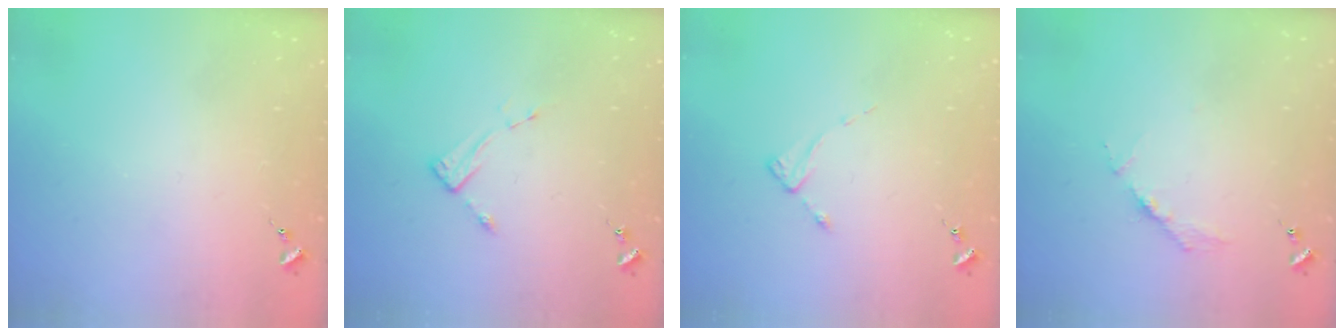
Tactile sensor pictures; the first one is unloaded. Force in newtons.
{"total": 3.8, "press": 3.8, "slide": 0.3}
{"total": 2.0, "press": 2.0, "slide": 0.3}
{"total": 3.8, "press": 3.8, "slide": 0.4}